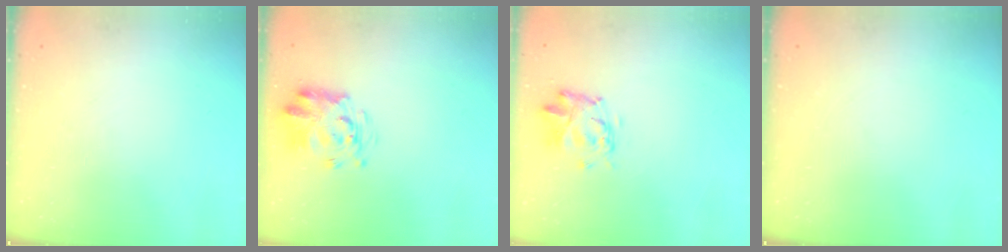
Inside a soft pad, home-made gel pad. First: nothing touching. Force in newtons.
{"total": 3.7, "press": 3.6, "slide": 0.7}
{"total": 4.1, "press": 4.0, "slide": 1.0}
{"total": 0.0}